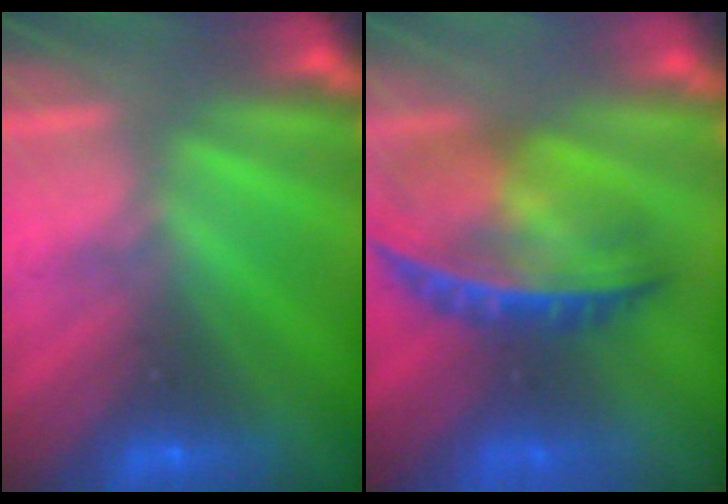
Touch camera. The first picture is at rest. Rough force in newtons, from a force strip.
{"total": 9.0}